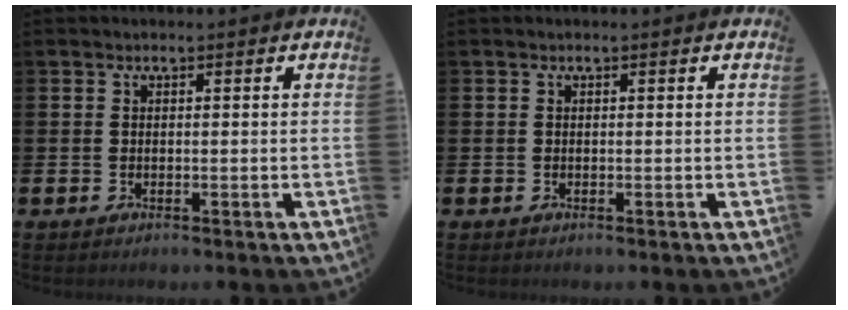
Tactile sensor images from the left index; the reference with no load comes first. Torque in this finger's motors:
{"motor_torque": [-0.02, 0.00, 0.00, 0.00]}